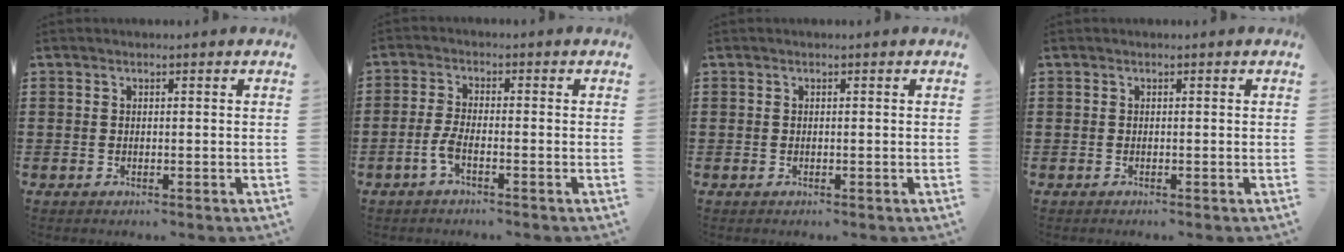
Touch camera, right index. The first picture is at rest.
{"total": 3.2, "force": [-1.6, 0.6, 2.7], "torque": [-0.067, -0.007, -0.036]}
{"total": 0.0}
{"total": 0.0}